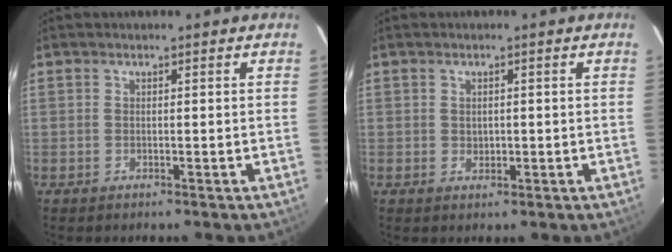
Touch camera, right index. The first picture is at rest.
{"total": 1.7, "force": [0.0, 1.4, 0.9], "torque": [-0.013, 0.002, 0.002]}